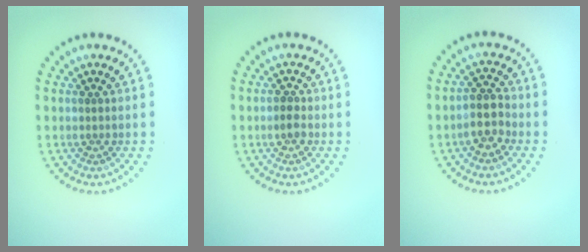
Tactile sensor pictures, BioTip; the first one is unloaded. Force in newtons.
{"total": 1.3, "press": 1.2, "slide": 0.4}
{"total": 2.6, "press": 2.3, "slide": 1.2}